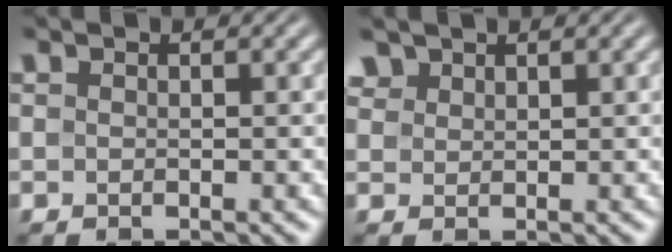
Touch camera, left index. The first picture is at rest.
{"total": 1.8, "force": [1.4, 1.0, 0.3], "torque": [-0.015, 0.002, 0.035]}